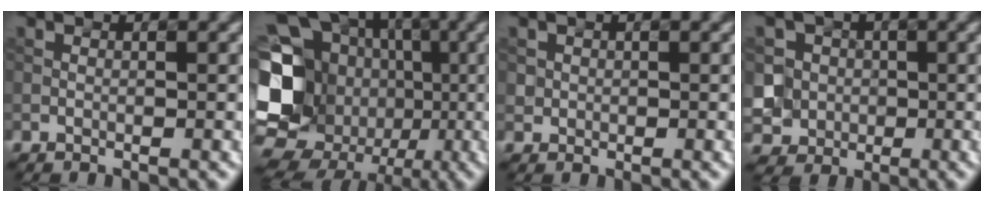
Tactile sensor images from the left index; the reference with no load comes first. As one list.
[{"total": 21.3, "force": [-3.1, 18.8, 9.4], "torque": [-0.200, 0.008, -0.088]}, {"total": 0.9, "force": [0.1, 0.8, 0.1], "torque": [0.005, -0.004, 0.003]}, {"total": 6.1, "force": [-0.4, 6.0, 1.4], "torque": [-0.035, 0.018, -0.016]}]